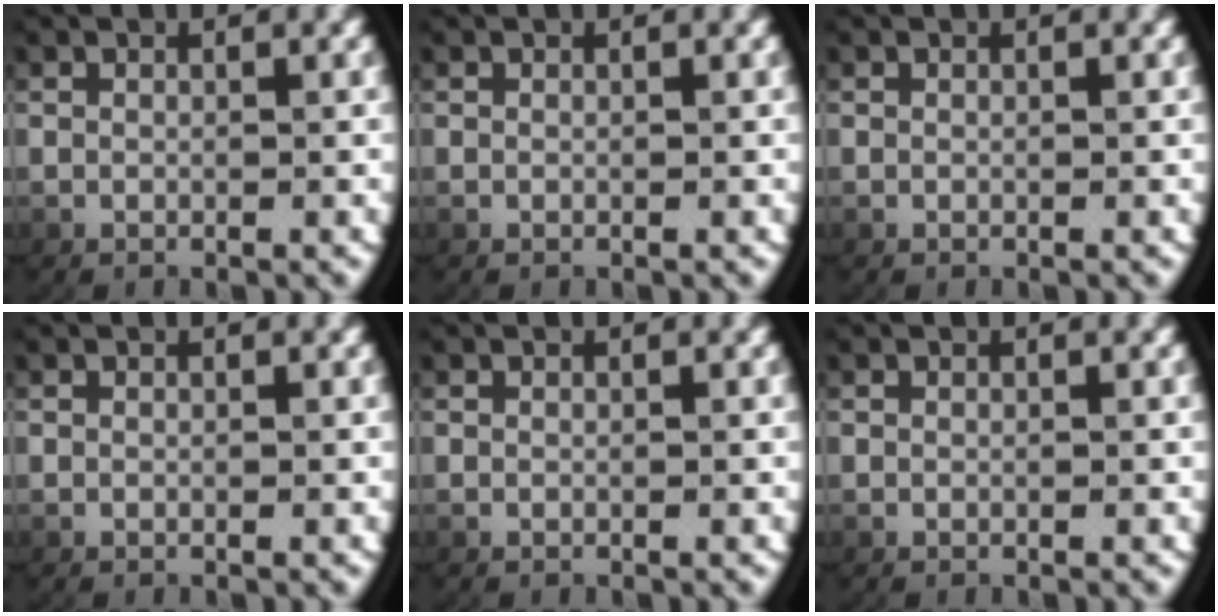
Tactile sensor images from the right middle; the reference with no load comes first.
{"total": 0.0}
{"total": 0.0}
{"total": 0.0}
{"total": 0.0}
{"total": 0.0}